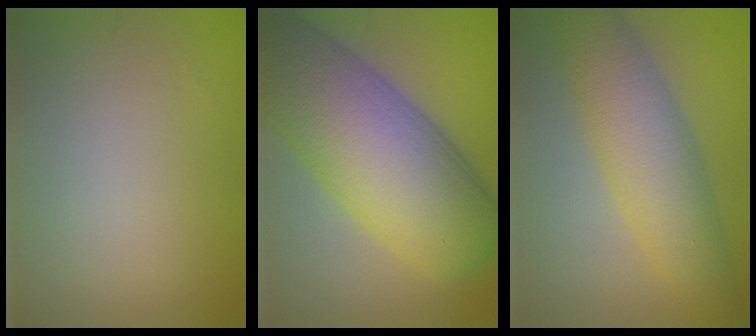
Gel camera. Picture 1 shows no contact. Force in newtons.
{"total": 14.4, "press": 14.4, "slide": 0.6}
{"total": 6.5, "press": 6.5, "slide": 0.0}